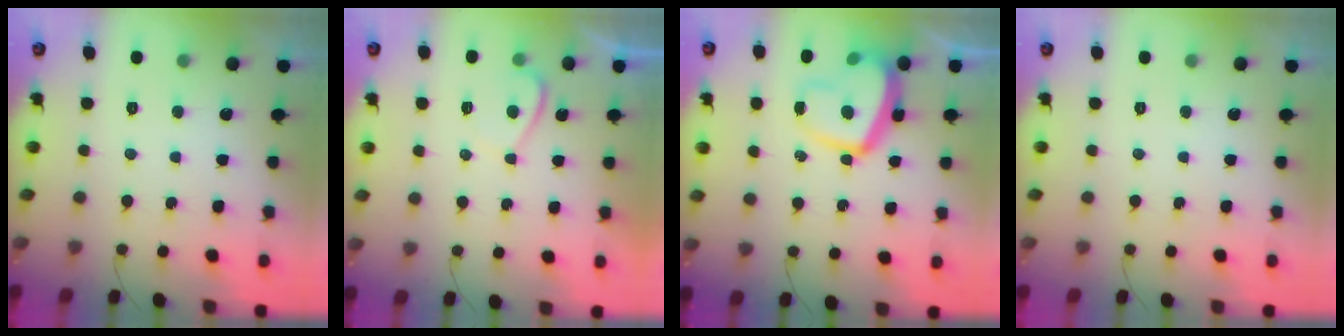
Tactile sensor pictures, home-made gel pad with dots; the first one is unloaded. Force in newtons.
{"total": 2.1, "press": 2.0, "slide": 0.7}
{"total": 14.8, "press": 14.7, "slide": 1.3}
{"total": 0.0}